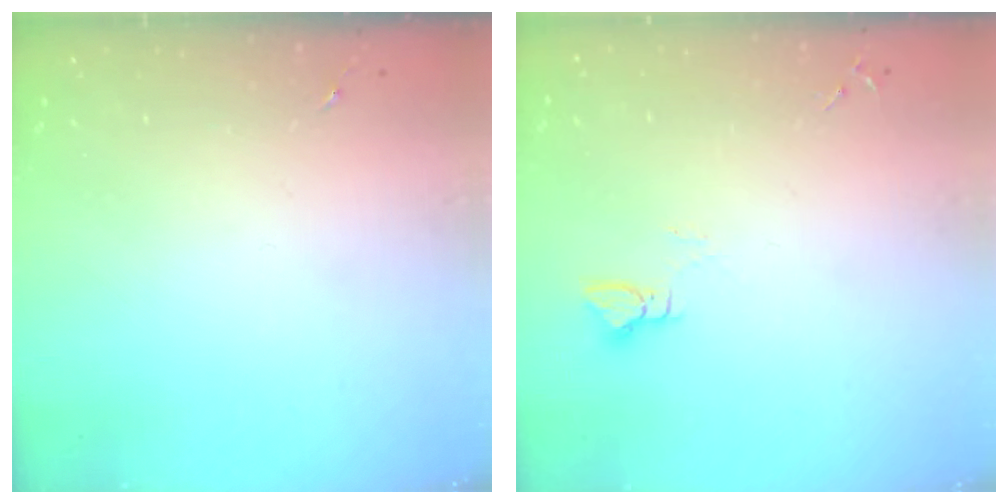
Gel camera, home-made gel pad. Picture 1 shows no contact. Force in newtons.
{"total": 2.9, "press": 2.9, "slide": 0.3}